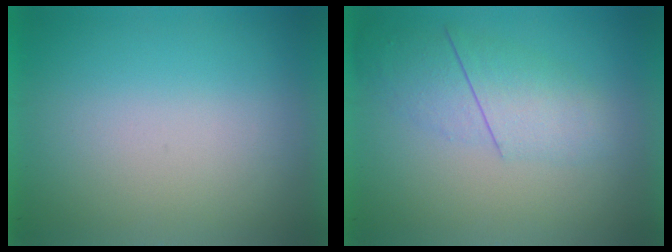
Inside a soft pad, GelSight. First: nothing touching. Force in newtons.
{"total": 2.3}